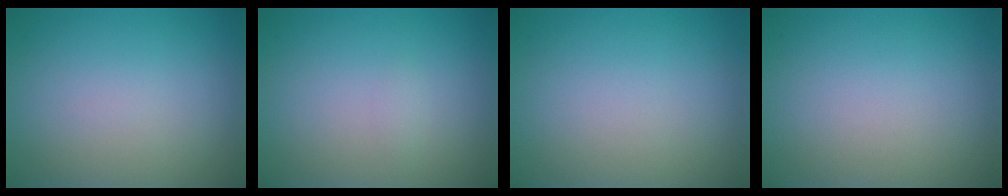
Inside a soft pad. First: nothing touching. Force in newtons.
{"total": 0.5, "press": 0.5, "slide": 0.1}
{"total": 0.0}
{"total": 0.0}